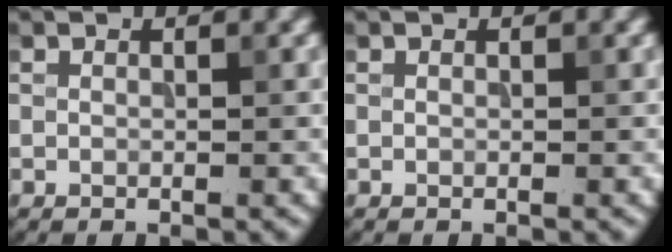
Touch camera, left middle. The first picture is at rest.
{"total": 0.0}